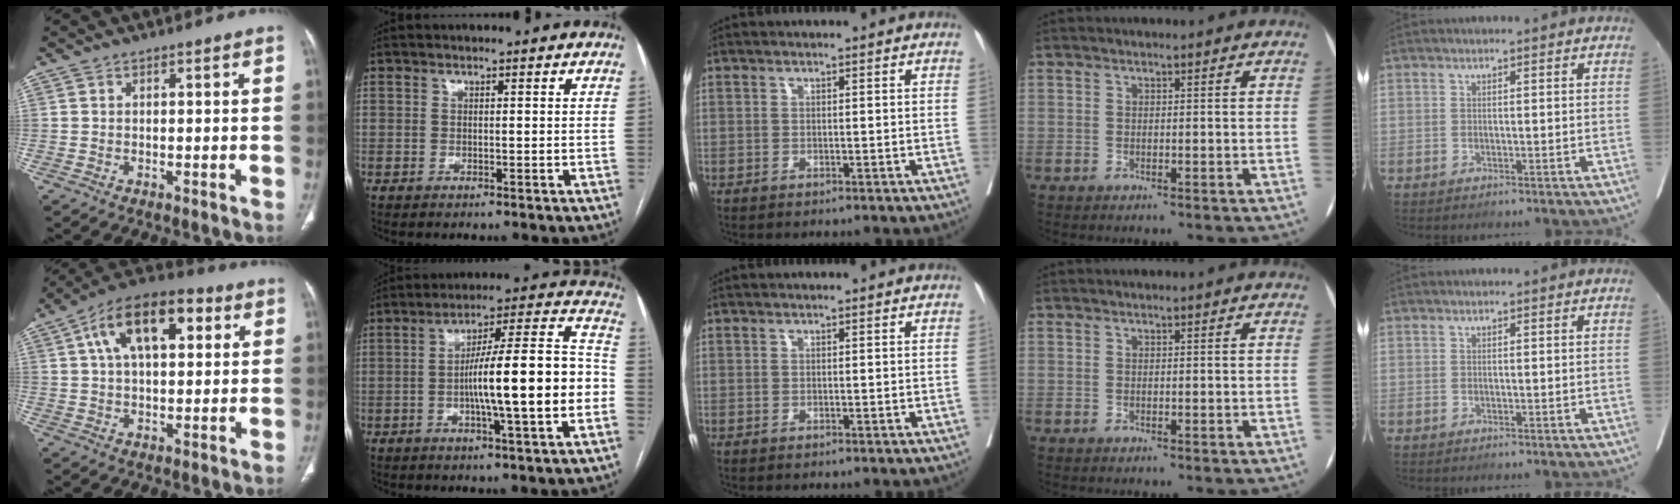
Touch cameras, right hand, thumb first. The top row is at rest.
{"thumb": {"total": 15.7, "force": [5.1, 8.1, 12.4], "torque": [-0.186, 0.021, 0.075]}, "index": {"total": 16.4, "force": [-3.4, 0.9, 16.1], "torque": [-0.248, 0.022, -0.054]}}